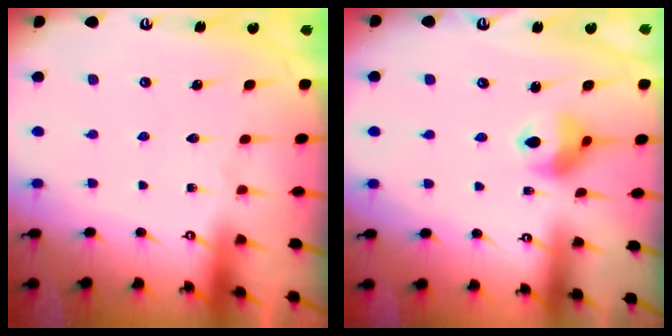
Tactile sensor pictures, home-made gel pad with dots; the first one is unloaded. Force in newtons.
{"total": 8.4, "press": 8.3, "slide": 0.9}